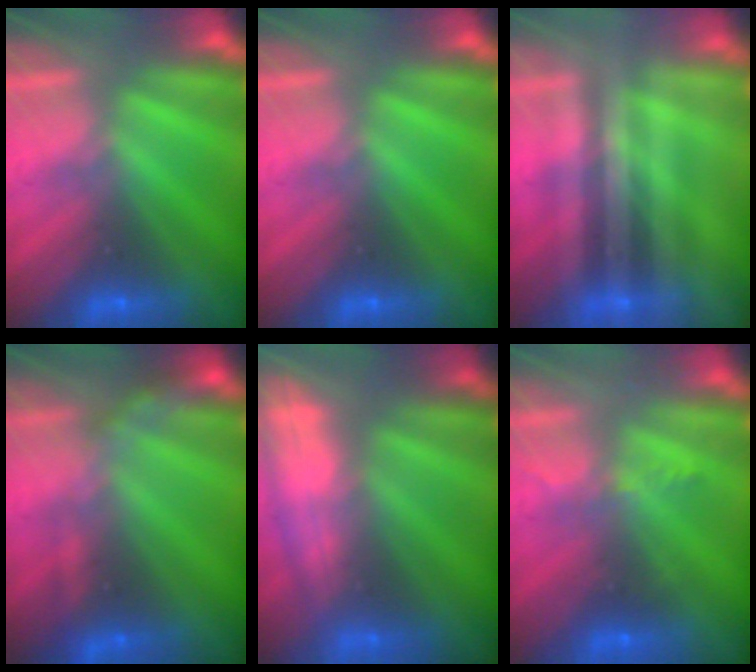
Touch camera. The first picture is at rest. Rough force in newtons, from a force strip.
{"total": 0.0}
{"total": 1.9}
{"total": 2.7}
{"total": 2.7}
{"total": 2.3}